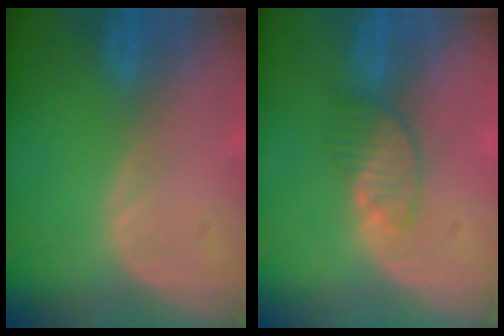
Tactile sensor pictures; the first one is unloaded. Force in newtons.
{"total": 3.6, "press": 3.5, "slide": 1.1}